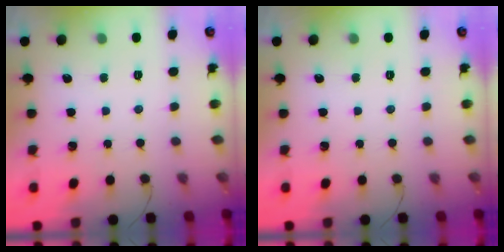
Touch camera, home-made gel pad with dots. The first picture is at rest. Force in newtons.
{"total": 0.0}